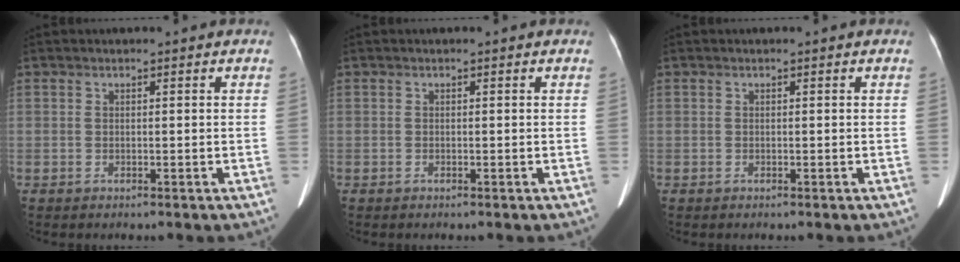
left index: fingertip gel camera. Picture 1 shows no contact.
{"total": 0.0}
{"total": 0.0}